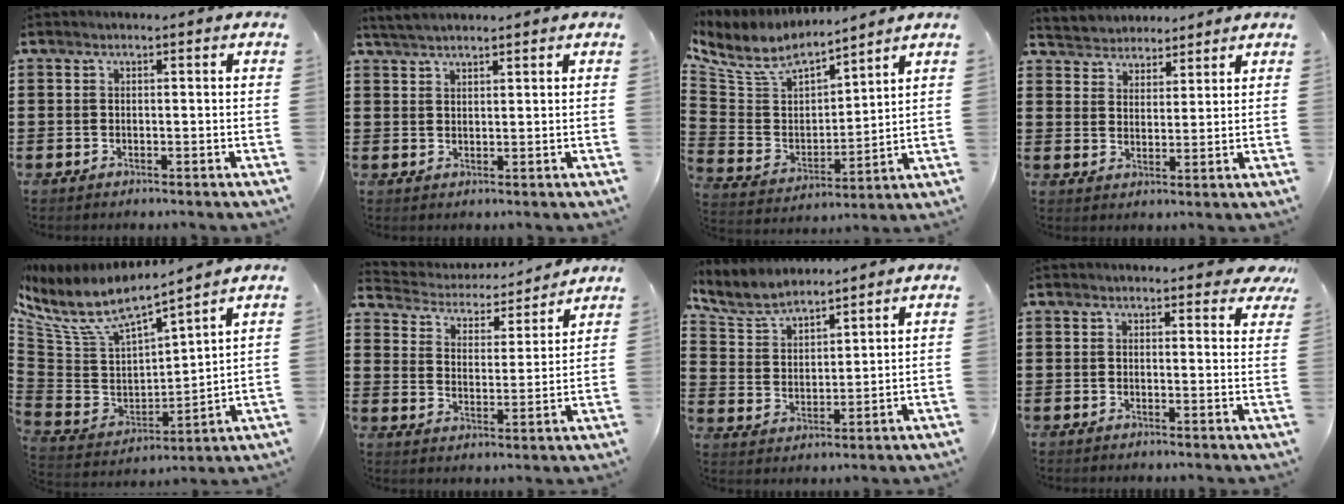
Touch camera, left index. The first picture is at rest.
{"total": 2.7, "force": [2.5, 0.4, 0.9], "torque": [-0.024, 0.003, 0.049]}
{"total": 7.8, "force": [6.5, 3.1, 2.9], "torque": [-0.091, -0.035, 0.115]}
{"total": 3.7, "force": [3.3, 1.3, -0.8], "torque": [-0.004, -0.011, 0.061]}
{"total": 7.2, "force": [5.6, 2.0, 4.0], "torque": [-0.104, -0.045, 0.095]}
{"total": 3.4, "force": [3.3, 0.8, 0.1], "torque": [-0.027, -0.026, 0.049]}
{"total": 5.8, "force": [5.2, 1.6, 1.9], "torque": [-0.060, -0.016, 0.094]}
{"total": 2.6, "force": [2.3, 0.6, 1.1], "torque": [-0.012, -0.005, 0.040]}